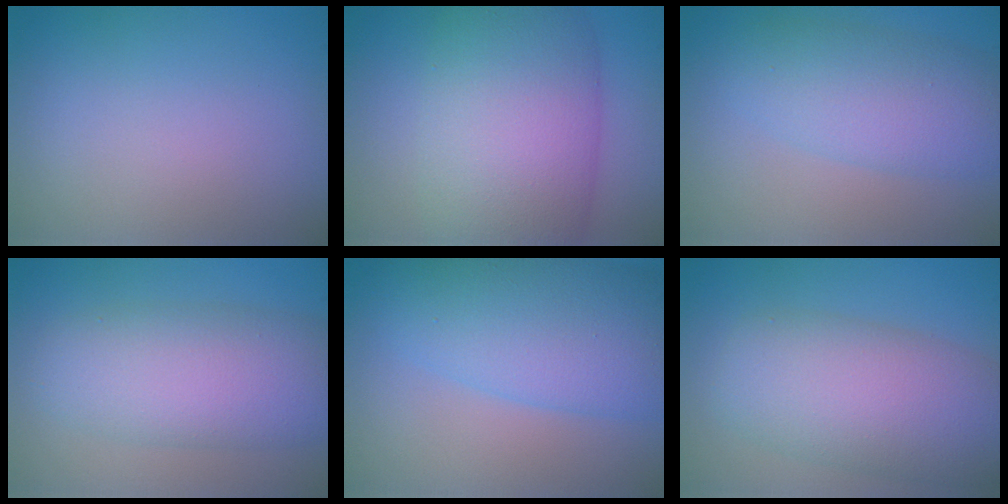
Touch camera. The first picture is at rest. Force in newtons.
{"total": 11.8, "press": 11.8, "slide": 0.4}
{"total": 5.9, "press": 5.9, "slide": 0.1}
{"total": 7.3, "press": 7.3, "slide": 0.4}
{"total": 9.2, "press": 9.2, "slide": 0.2}
{"total": 8.5, "press": 8.5, "slide": 0.2}